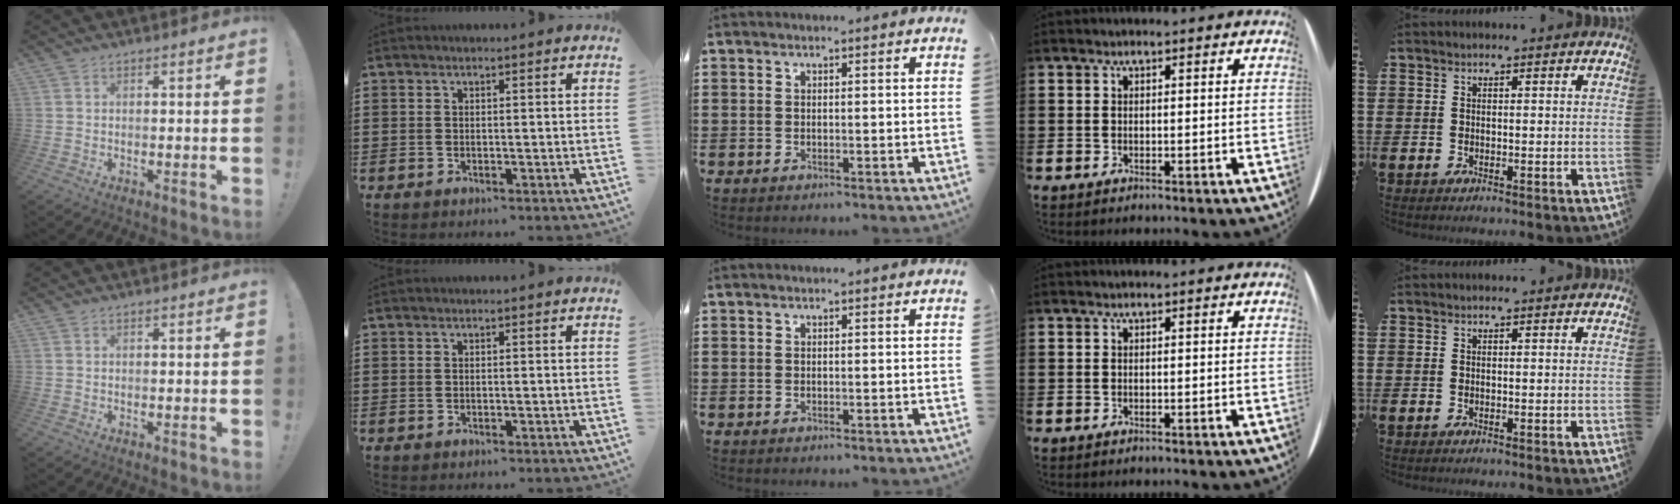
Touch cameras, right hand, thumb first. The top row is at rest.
{}